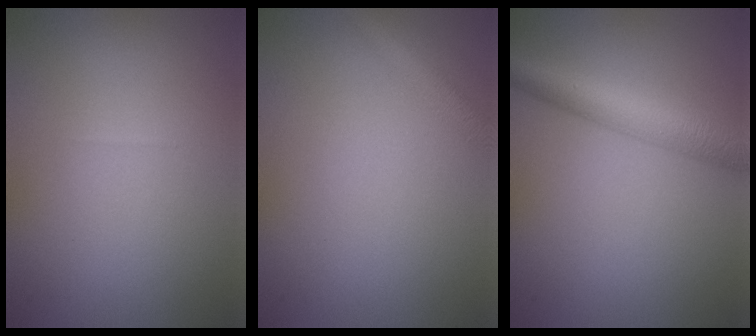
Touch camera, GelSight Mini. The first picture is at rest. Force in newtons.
{"total": 2.0, "press": 2.0, "slide": 0.1}
{"total": 4.3, "press": 4.3, "slide": 0.1}